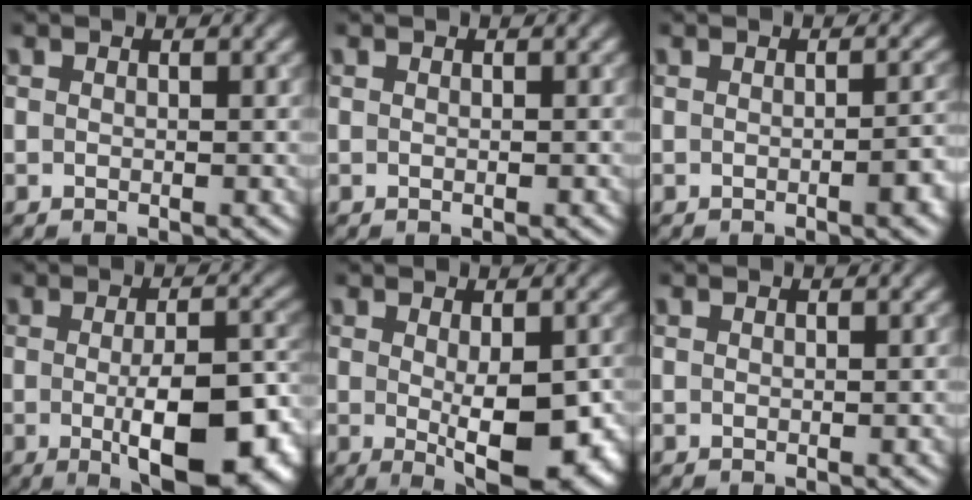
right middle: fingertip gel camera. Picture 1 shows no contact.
{"total": 0.0}
{"total": 2.6, "force": [-0.7, 0.8, 2.4], "torque": [-0.023, 0.005, -0.010]}
{"total": 10.5, "force": [-2.9, 3.8, 9.4], "torque": [-0.138, -0.019, -0.035]}
{"total": 8.1, "force": [-1.4, 3.1, 7.3], "torque": [-0.110, -0.023, -0.007]}
{"total": 0.6, "force": [-0.1, 0.1, 0.6], "torque": [-0.005, 0.001, -0.001]}